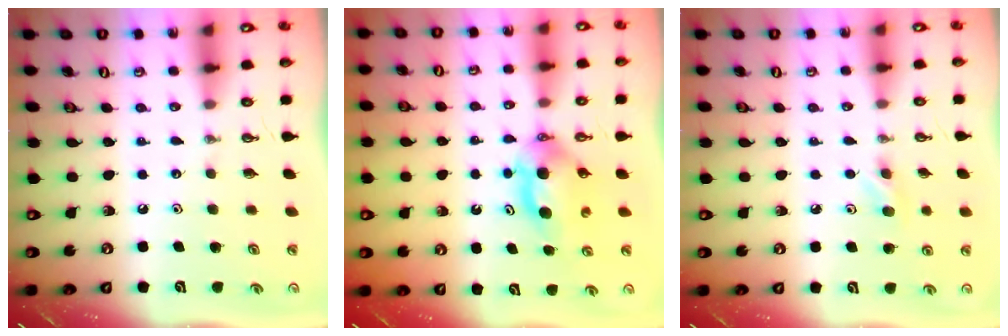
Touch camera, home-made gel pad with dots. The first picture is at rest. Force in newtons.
{"total": 6.3, "press": 5.1, "slide": 3.6}
{"total": 5.0, "press": 4.8, "slide": 1.4}